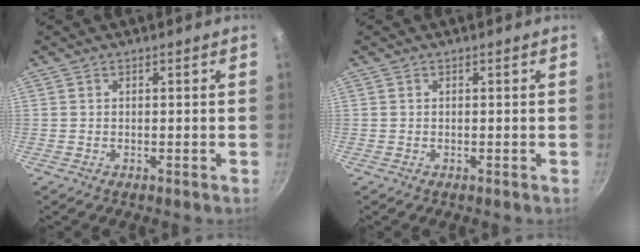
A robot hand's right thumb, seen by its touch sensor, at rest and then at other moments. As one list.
[{"total": 0.0}]